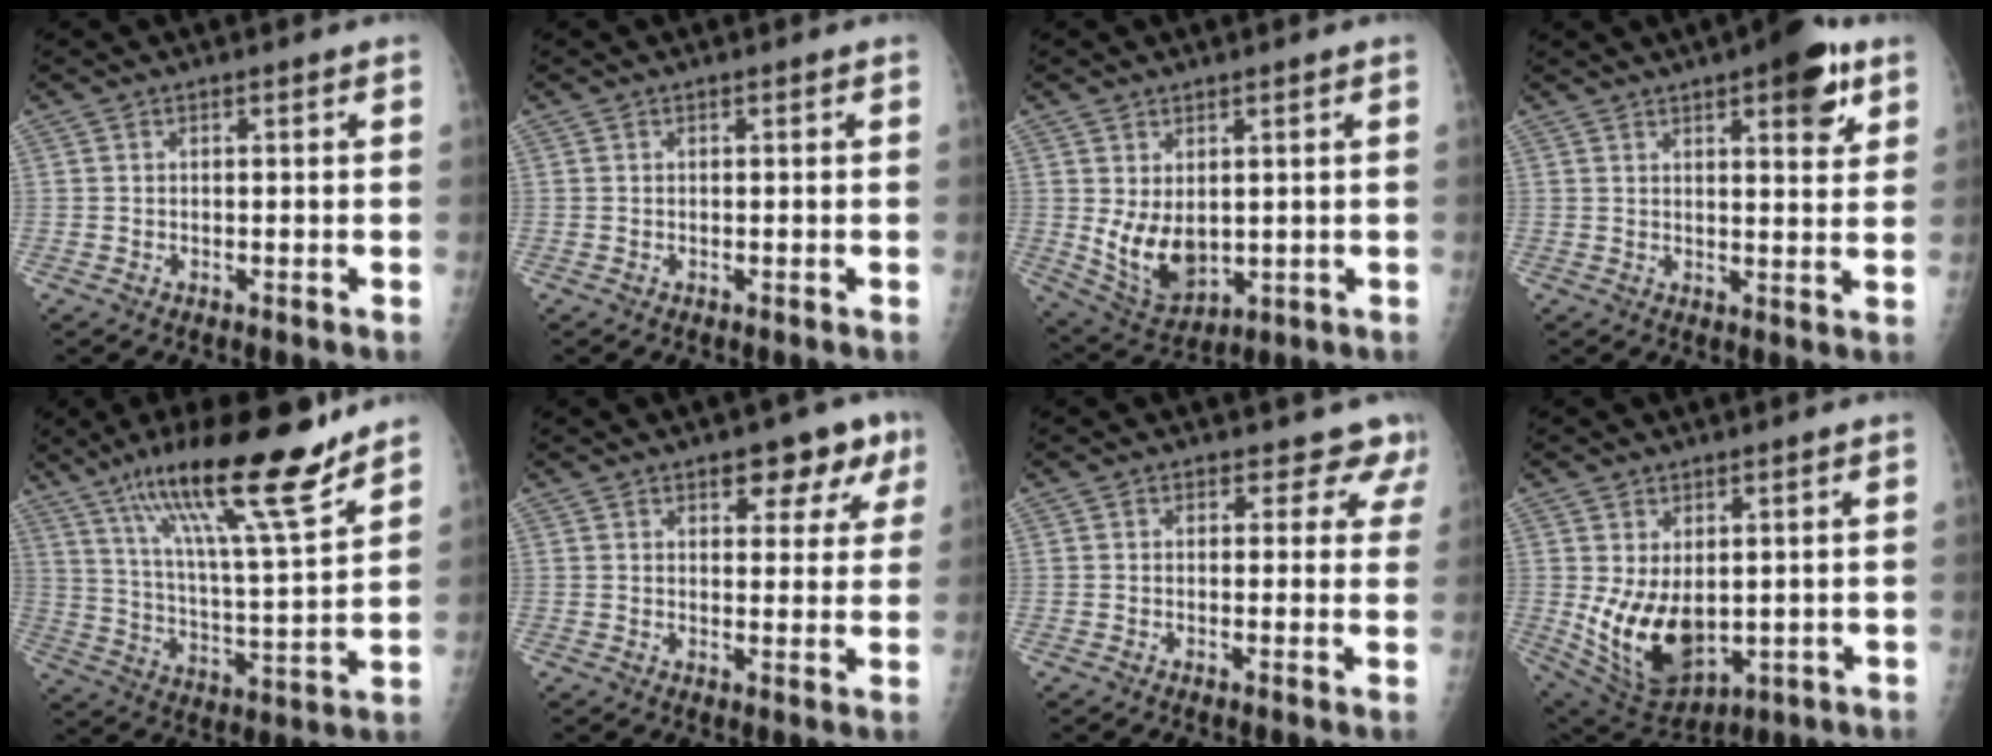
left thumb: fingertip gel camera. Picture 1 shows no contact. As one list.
[{"total": 0.0}, {"total": 9.0, "force": [0.6, 6.0, 6.6], "torque": [-0.099, -0.021, 0.034]}, {"total": 10.0, "force": [5.4, 3.3, 7.8], "torque": [-0.082, -0.019, 0.066]}, {"total": 21.5, "force": [15.4, 2.7, 14.8], "torque": [-0.229, -0.071, 0.261]}, {"total": 8.5, "force": [4.7, 4.4, 5.6], "torque": [-0.028, -0.015, 0.055]}, {"total": 4.9, "force": [3.9, 2.9, 0.4], "torque": [0.037, -0.016, 0.022]}, {"total": 12.6, "force": [0.0, 8.0, 9.7], "torque": [-0.153, -0.023, 0.031]}]